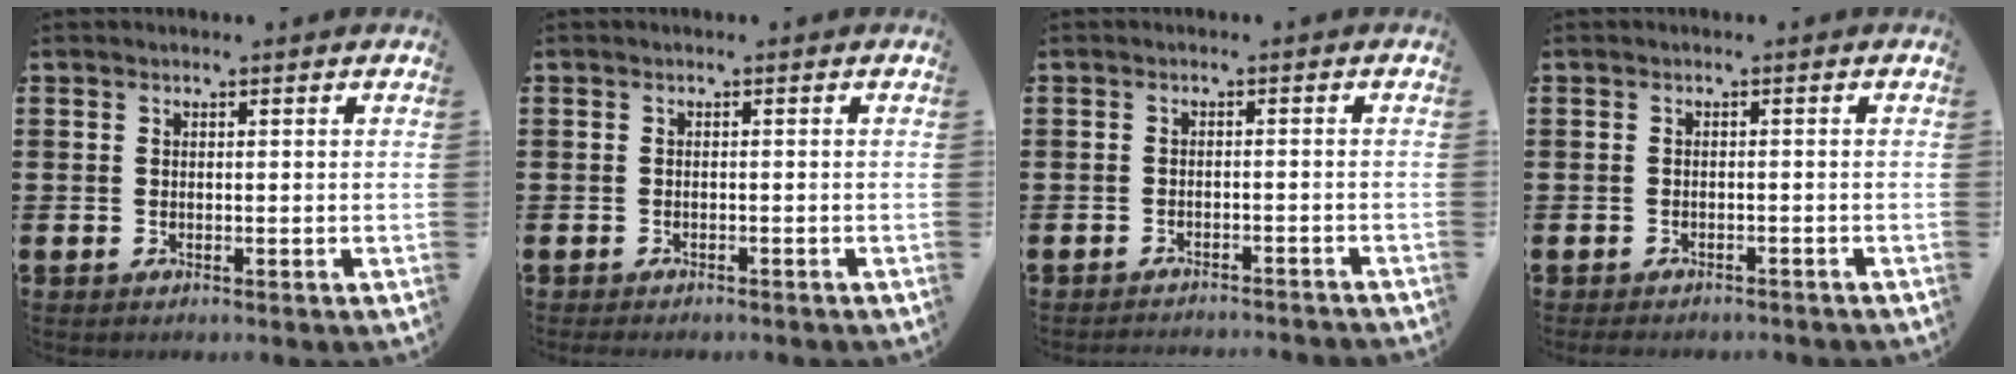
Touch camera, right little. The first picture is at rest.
{"total": 0.0}
{"total": 1.6, "force": [-1.6, -0.2, -0.1], "torque": [-0.001, 0.005, -0.033]}
{"total": 0.7, "force": [-0.6, 0.2, 0.2], "torque": [-0.006, -0.002, -0.012]}